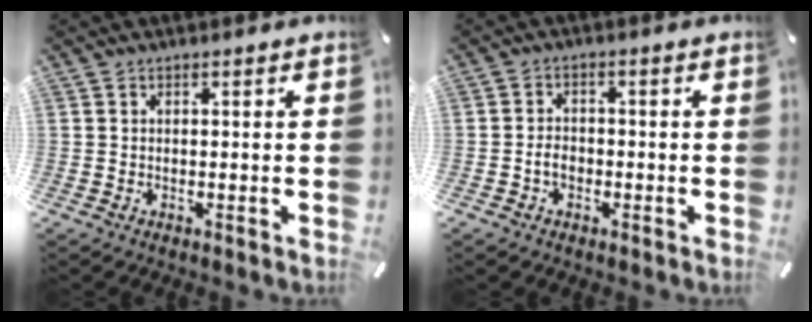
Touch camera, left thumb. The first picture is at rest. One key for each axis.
{"total": 3.3, "fx": -1.0, "fy": 2.4, "fz": 2.0, "tx": -0.037, "ty": 0.008, "tz": -0.020}